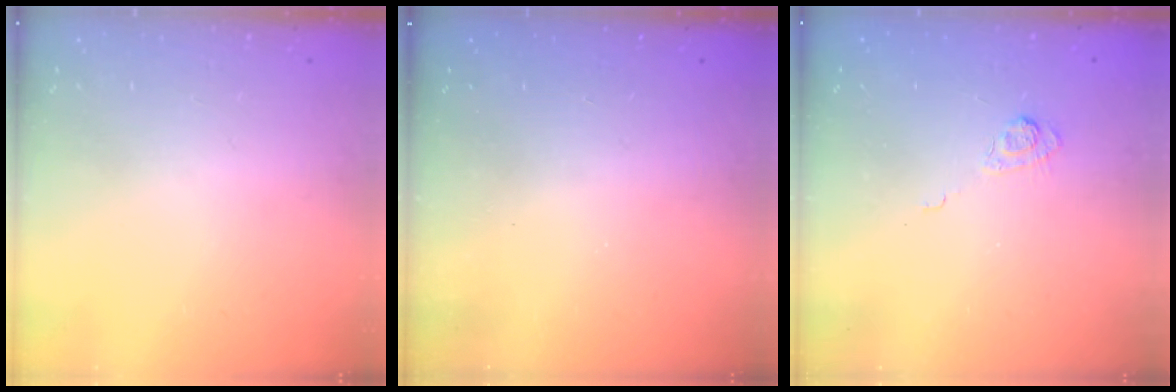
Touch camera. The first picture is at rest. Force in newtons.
{"total": 2.6, "press": 2.4, "slide": 0.8}
{"total": 3.2, "press": 2.8, "slide": 1.5}